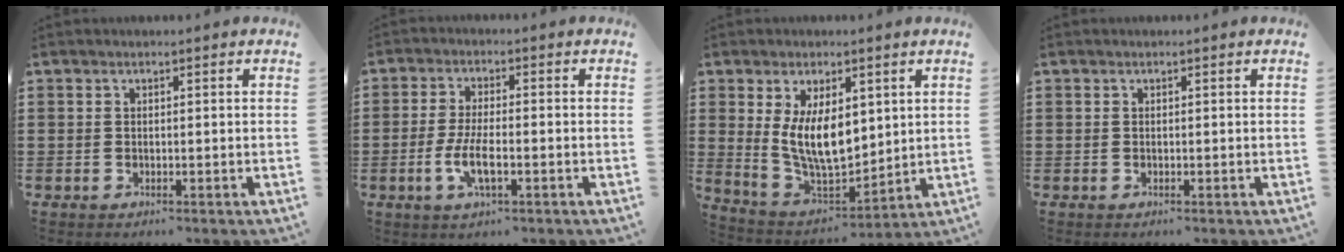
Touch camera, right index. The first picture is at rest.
{"total": 5.4, "force": [-1.7, 1.5, 4.9], "torque": [-0.101, -0.004, -0.035]}
{"total": 9.2, "force": [2.2, 4.8, 7.5], "torque": [-0.161, -0.007, 0.038]}
{"total": 0.0}